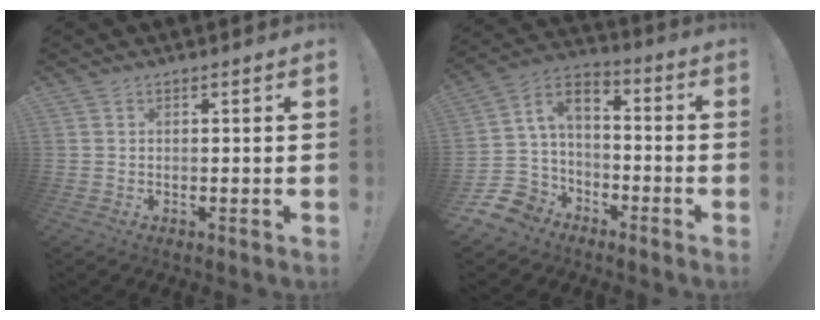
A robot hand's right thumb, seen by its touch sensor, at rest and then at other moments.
{"total": 9.5, "force": [-4.9, 7.4, 3.5], "torque": [-0.070, 0.031, -0.087]}